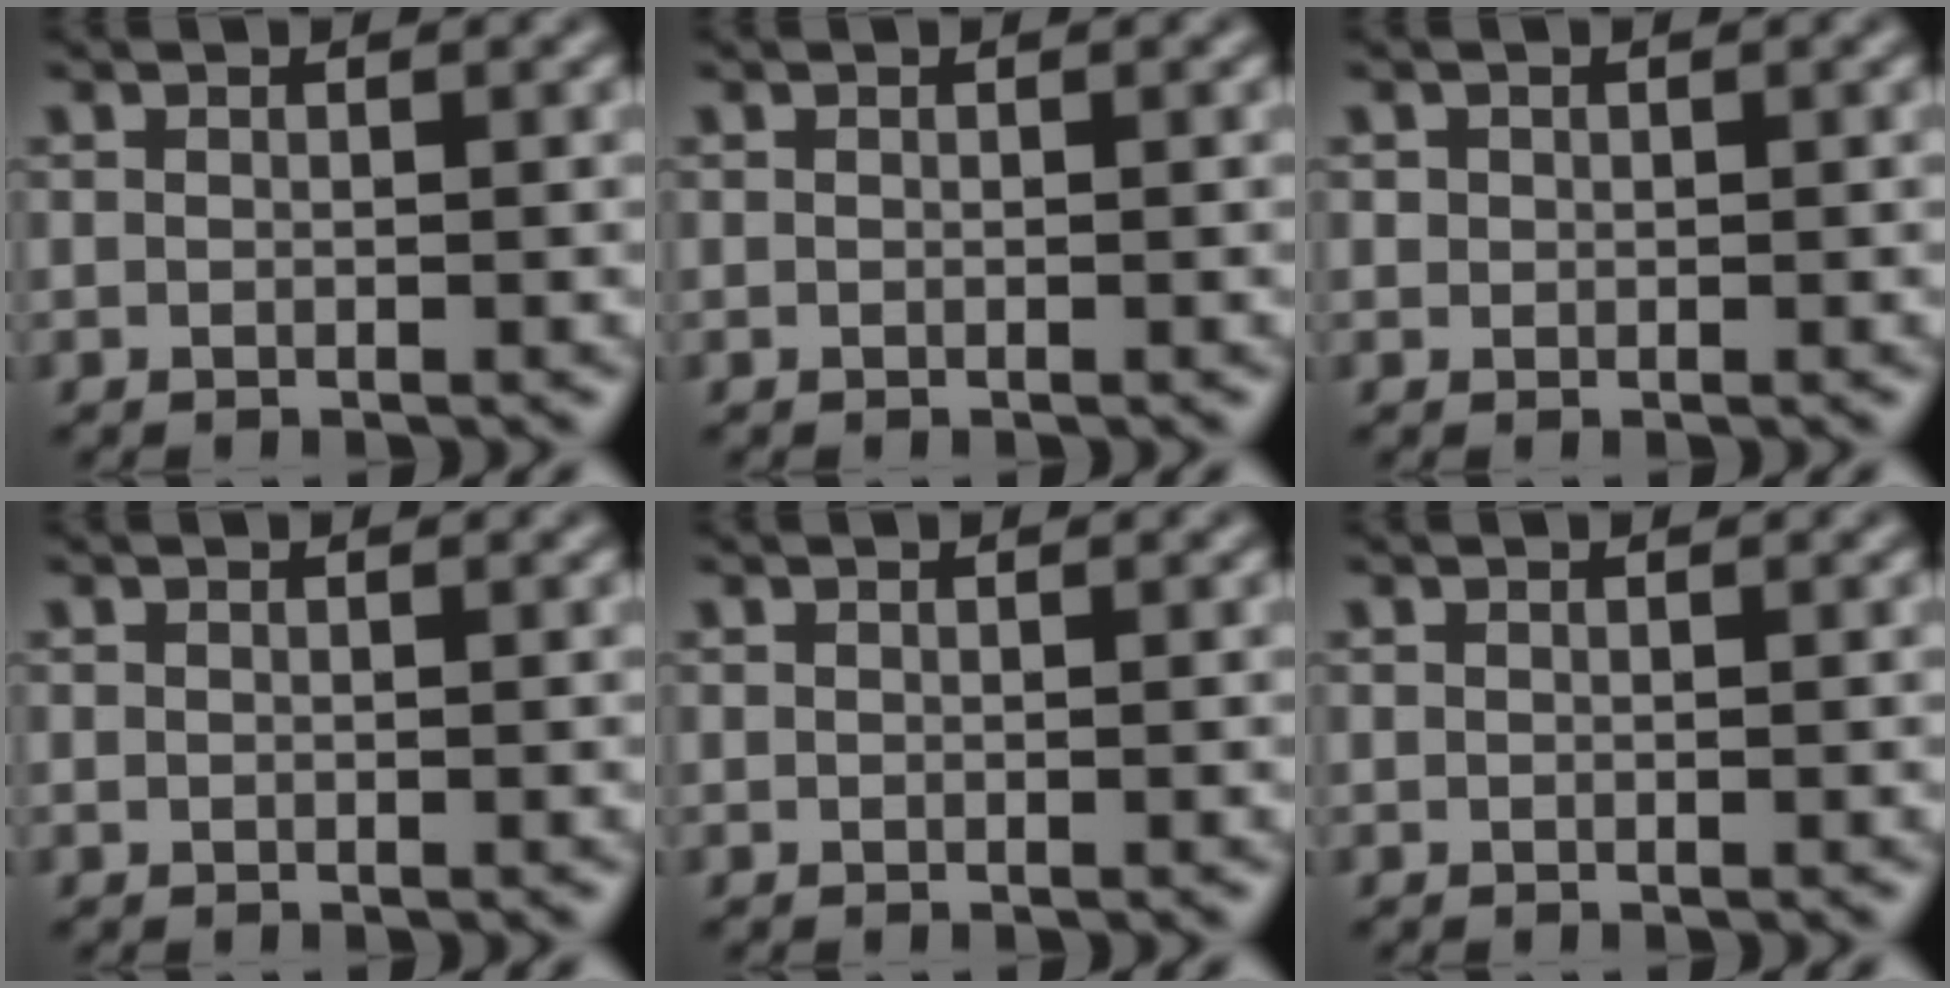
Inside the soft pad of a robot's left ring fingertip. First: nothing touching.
{"total": 0.0}
{"total": 0.5, "force": [0.1, 0.5, 0.0], "torque": [0.005, -0.001, 0.003]}
{"total": 0.0}
{"total": 0.0}
{"total": 0.0}